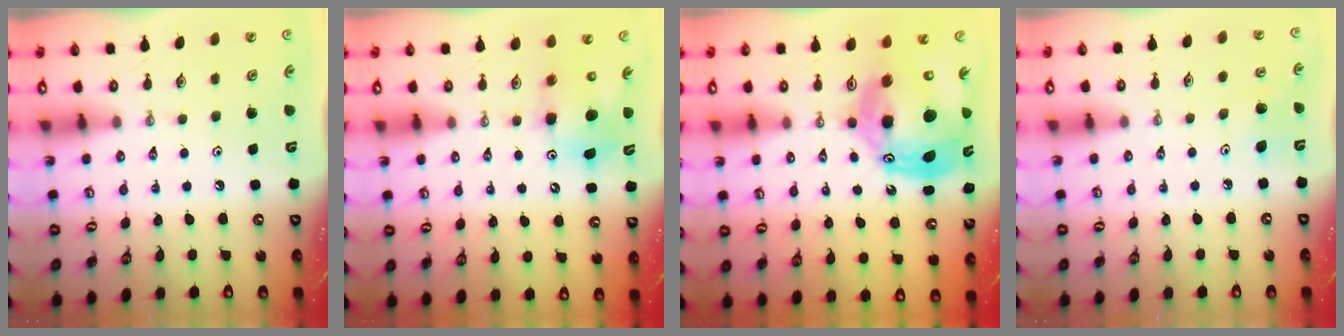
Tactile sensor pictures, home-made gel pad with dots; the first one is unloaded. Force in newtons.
{"total": 8.0, "press": 7.8, "slide": 1.8}
{"total": 19.1, "press": 19.1, "slide": 1.3}
{"total": 5.5, "press": 5.4, "slide": 1.3}